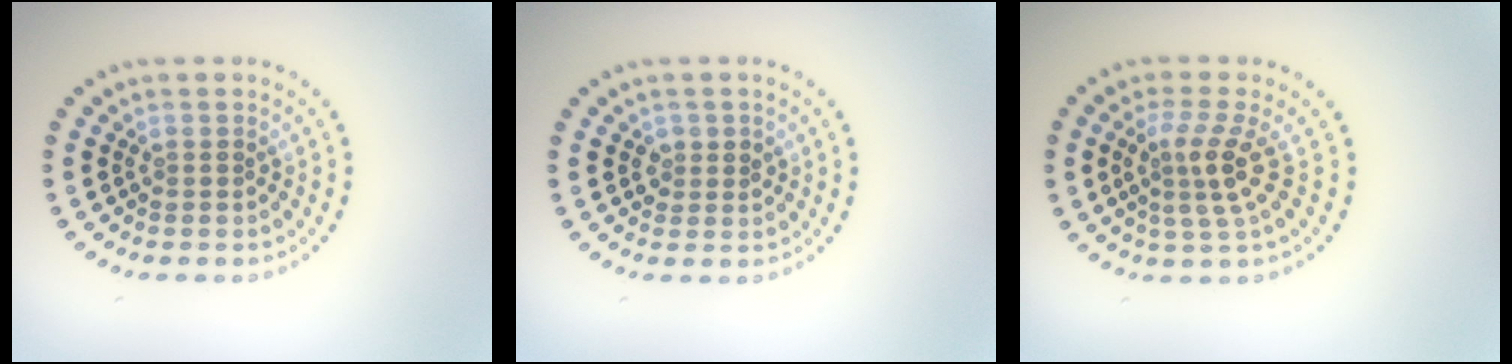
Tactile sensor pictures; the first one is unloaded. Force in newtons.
{"total": 1.3, "press": 1.3, "slide": 0.3}
{"total": 3.2, "press": 2.4, "slide": 2.1}